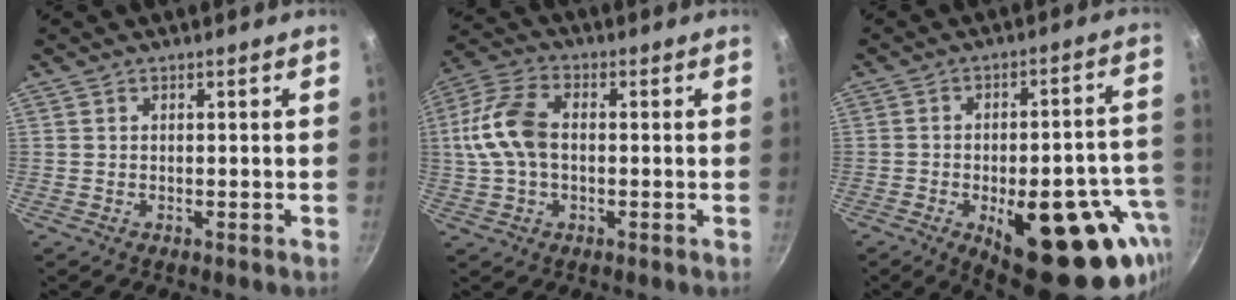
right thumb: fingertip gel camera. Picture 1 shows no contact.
{"total": 11.7, "force": [0.2, 7.4, 9.1], "torque": [-0.185, 0.029, -0.009]}
{"total": 27.4, "force": [-9.8, 11.9, 22.7], "torque": [-0.229, 0.021, -0.117]}